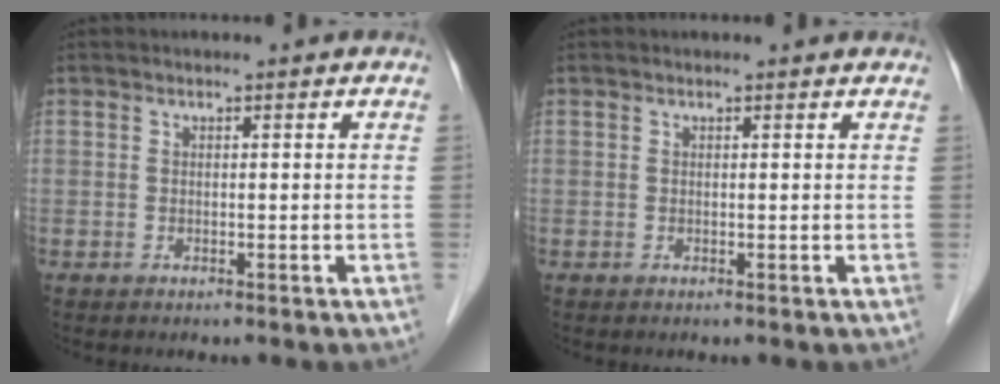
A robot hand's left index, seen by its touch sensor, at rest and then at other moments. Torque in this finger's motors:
{"motor_torque": [0.00, 0.04, -0.30, 0.00]}